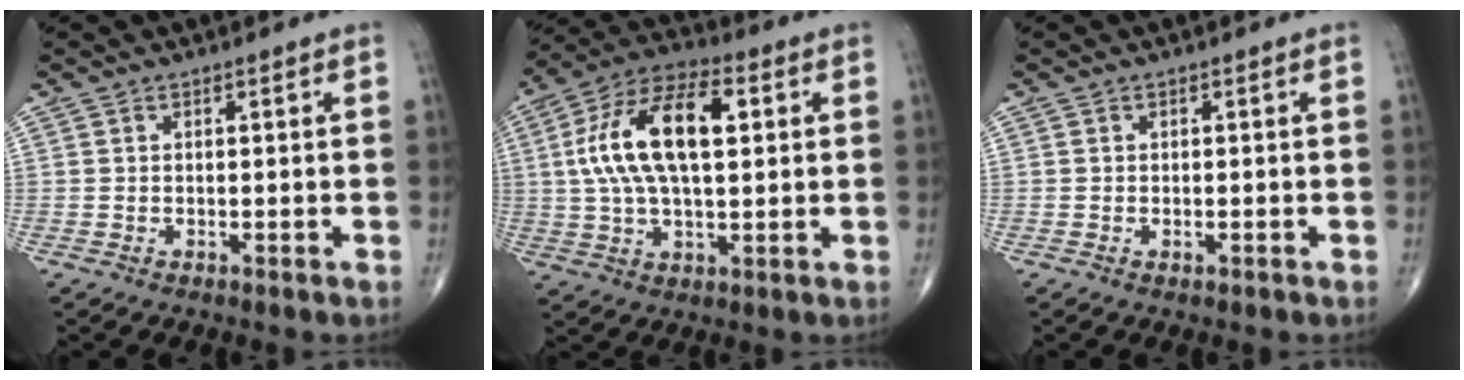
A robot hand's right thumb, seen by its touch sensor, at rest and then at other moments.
{"total": 17.1, "force": [3.1, 8.1, 14.7], "torque": [-0.277, 0.023, 0.052]}
{"total": 0.6, "force": [-0.3, 0.2, 0.5], "torque": [-0.010, 0.001, -0.004]}